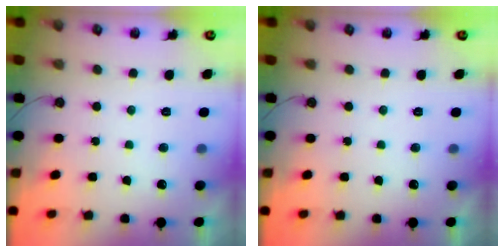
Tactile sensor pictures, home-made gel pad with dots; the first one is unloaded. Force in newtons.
{"total": 0.0}